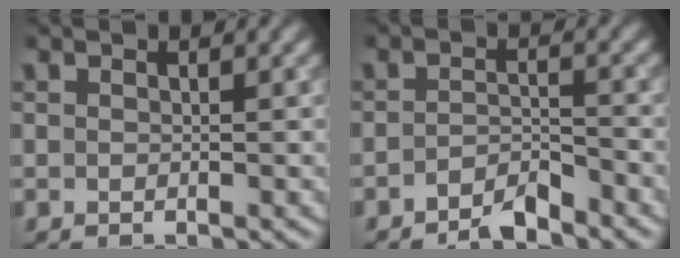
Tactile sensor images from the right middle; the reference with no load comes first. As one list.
[{"total": 2.7, "force": [-2.3, 0.6, 1.3], "torque": [-0.020, 0.006, -0.046]}]